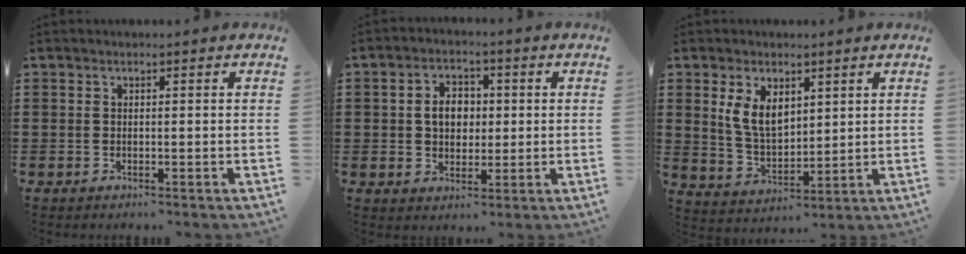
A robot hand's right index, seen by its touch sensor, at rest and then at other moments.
{"total": 4.8, "force": [0.2, 3.6, 3.1], "torque": [-0.063, 0.011, -0.003]}
{"total": 6.6, "force": [2.7, 3.9, 4.6], "torque": [-0.108, 0.007, 0.048]}